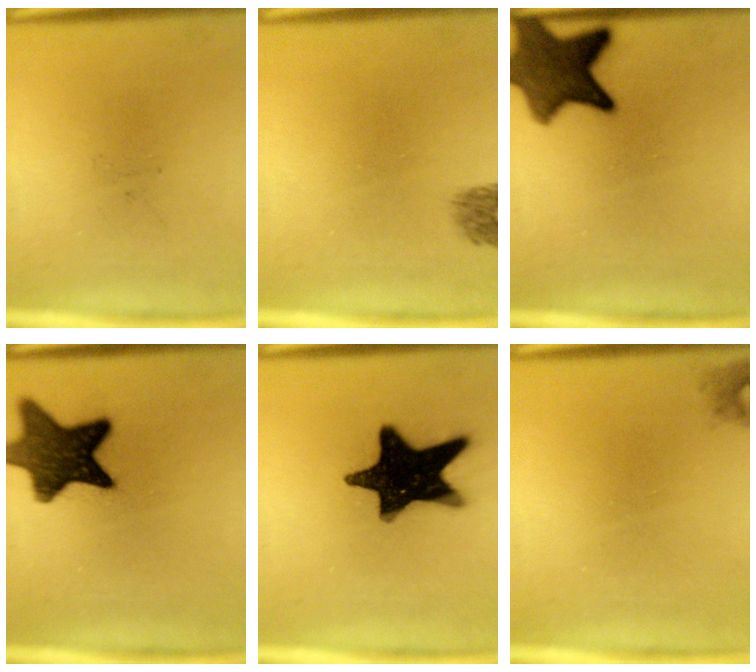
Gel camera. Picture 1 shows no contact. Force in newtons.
{"total": 1.6}
{"total": 11.1}
{"total": 13.0}
{"total": 18.6}
{"total": 1.1}